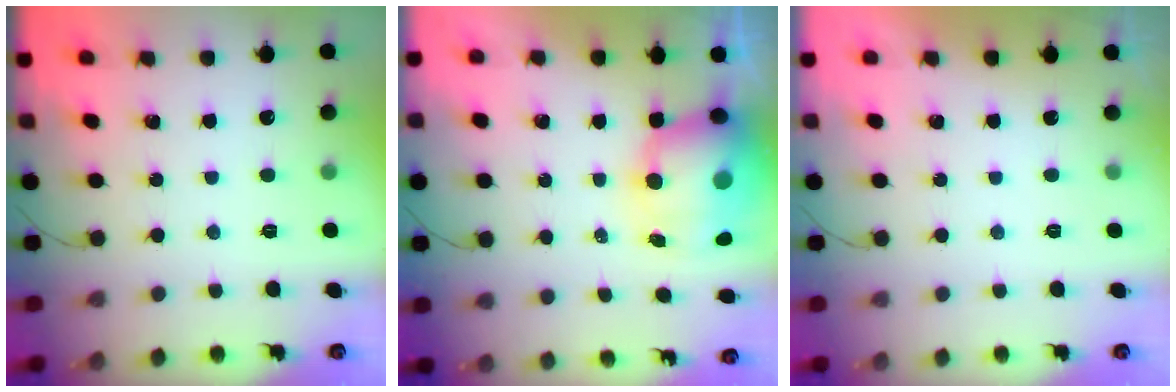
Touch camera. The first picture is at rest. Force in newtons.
{"total": 12.6, "press": 12.1, "slide": 3.4}
{"total": 0.0}